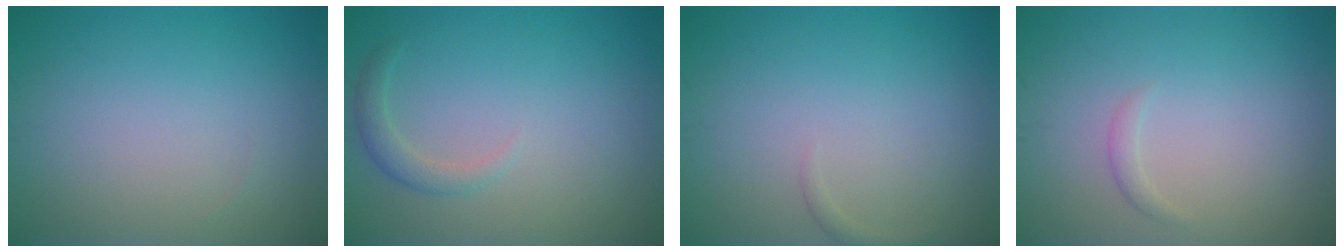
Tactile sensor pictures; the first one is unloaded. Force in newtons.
{"total": 1.5, "press": 1.5, "slide": 0.1}
{"total": 0.6, "press": 0.6, "slide": 0.1}
{"total": 0.8, "press": 0.8, "slide": 0.1}